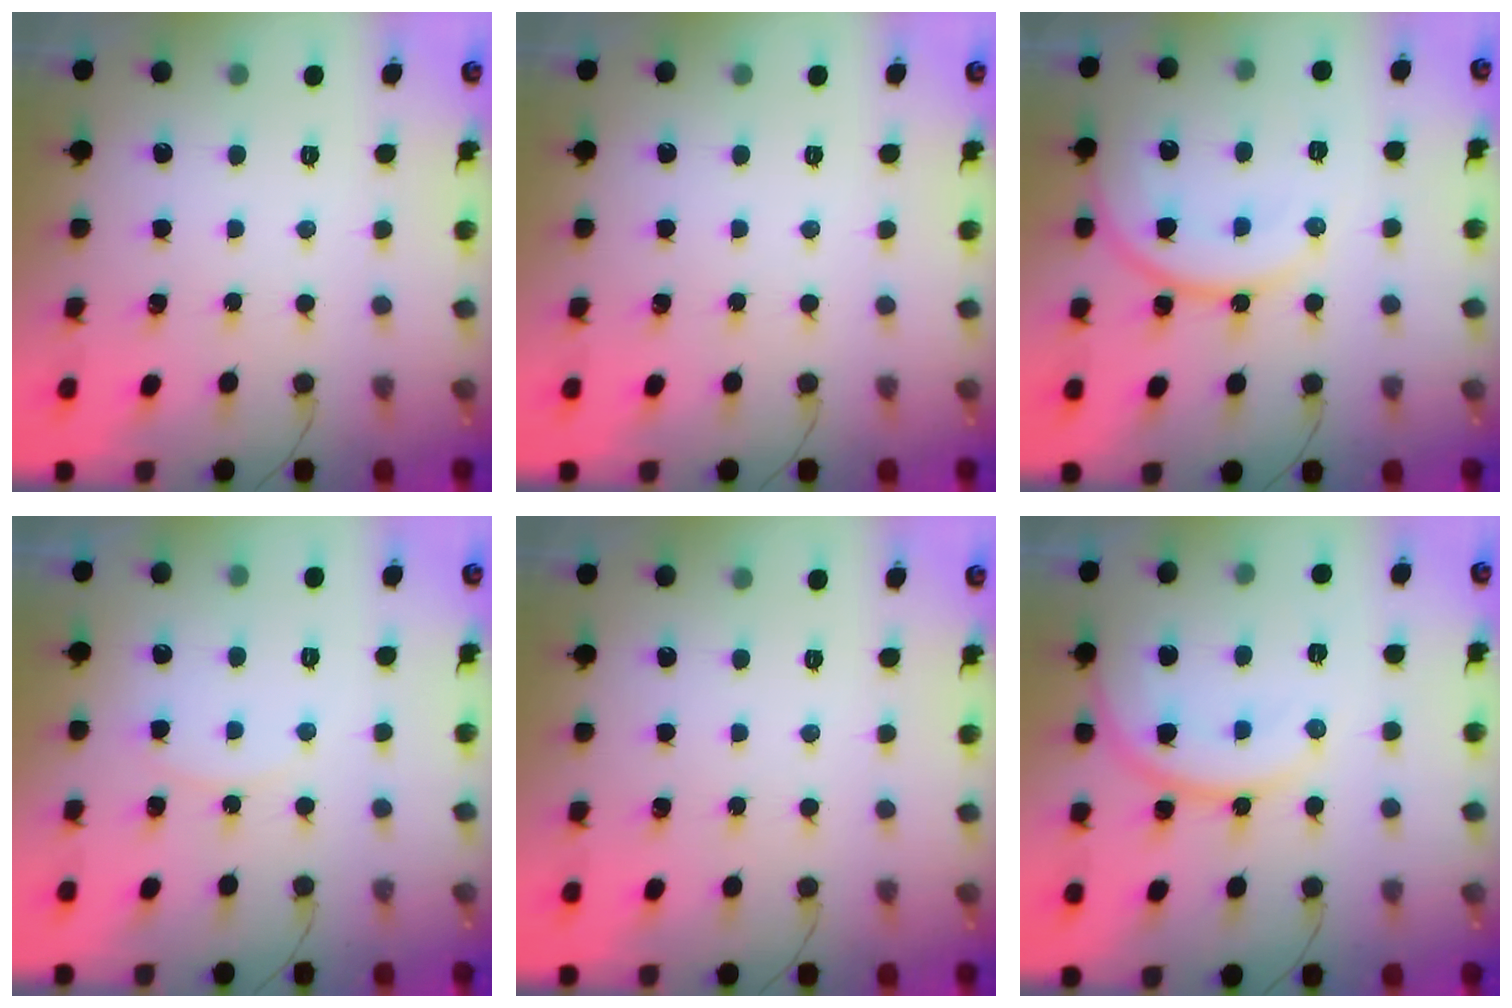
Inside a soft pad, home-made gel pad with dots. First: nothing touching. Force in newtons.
{"total": 0.0}
{"total": 13.7, "press": 13.6, "slide": 1.4}
{"total": 3.8, "press": 3.7, "slide": 0.6}
{"total": 0.0}
{"total": 12.3, "press": 12.3, "slide": 0.5}